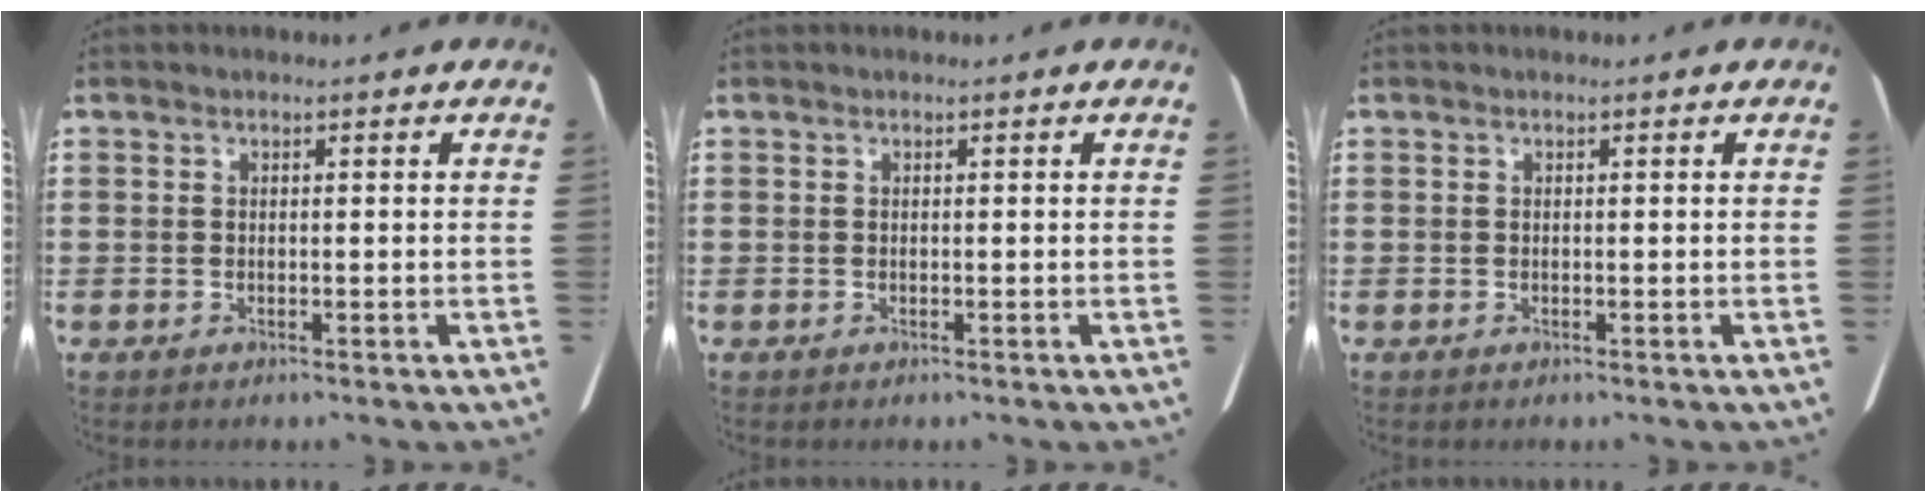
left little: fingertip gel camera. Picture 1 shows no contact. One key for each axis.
{"total": 0.0}
{"total": 0.0}